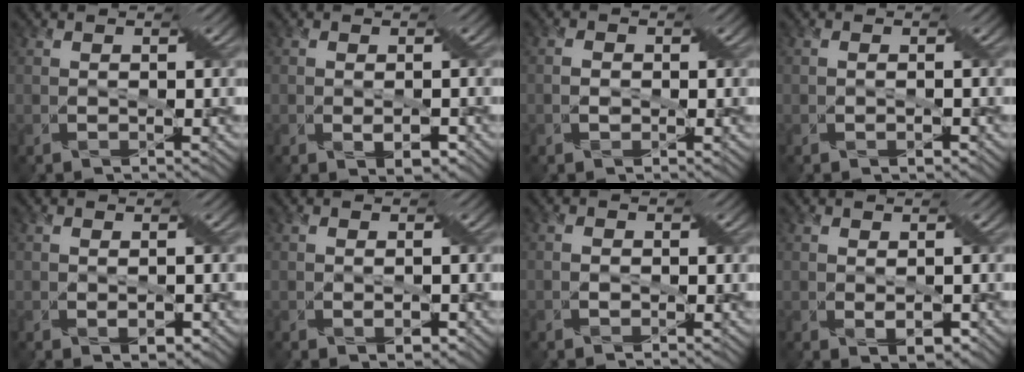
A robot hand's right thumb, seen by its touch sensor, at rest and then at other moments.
{"total": 2.4, "force": [-1.0, 1.1, 1.9], "torque": [-0.032, -0.011, -0.011]}
{"total": 1.1, "force": [-0.6, 0.8, 0.6], "torque": [-0.009, -0.001, -0.017]}
{"total": 1.0, "force": [-0.7, 0.2, 0.6], "torque": [-0.009, -0.007, -0.008]}
{"total": 1.8, "force": [-0.4, 0.8, 1.6], "torque": [-0.032, -0.008, 0.000]}
{"total": 1.5, "force": [-0.5, 0.8, 1.2], "torque": [-0.022, -0.007, -0.002]}
{"total": 0.9, "force": [-0.6, 0.6, 0.3], "torque": [-0.003, 0.001, -0.017]}
{"total": 2.4, "force": [-0.1, 1.3, 2.0], "torque": [-0.041, -0.012, 0.008]}